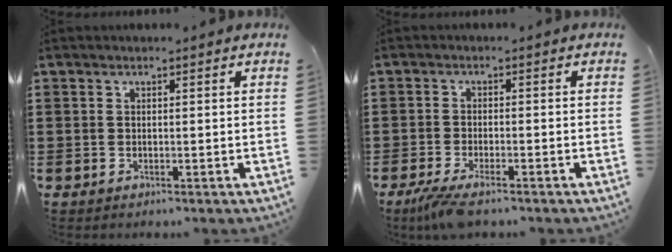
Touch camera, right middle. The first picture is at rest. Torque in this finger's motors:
{"motor_torque": [1.20, 0.30, 0.51, 0.18]}